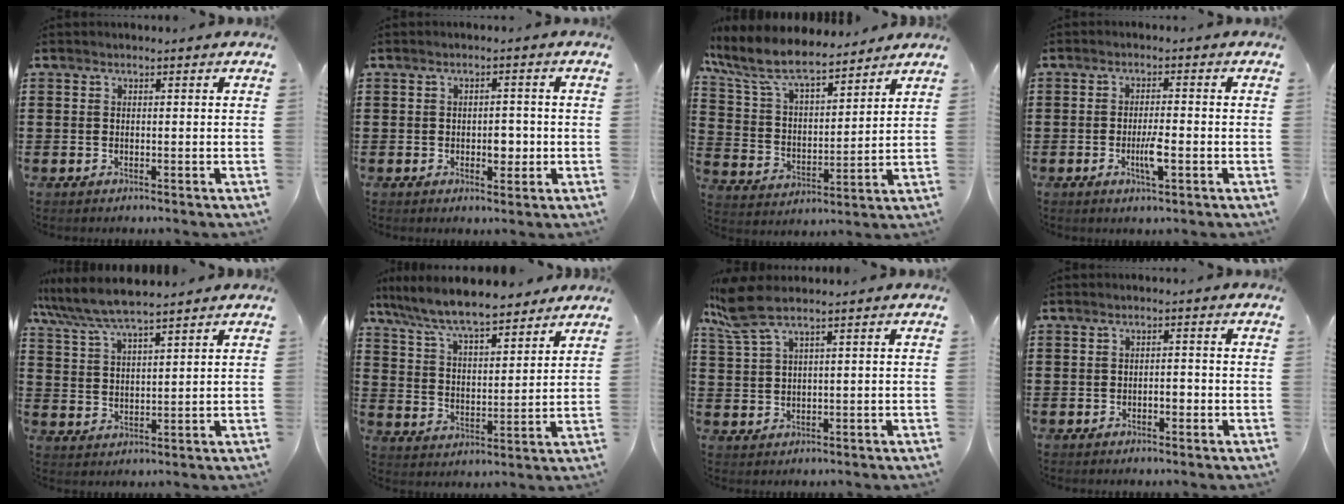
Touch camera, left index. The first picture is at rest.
{"total": 3.5, "force": [-0.5, 1.9, 2.9], "torque": [-0.039, -0.003, -0.015]}
{"total": 9.3, "force": [8.2, 2.1, 4.0], "torque": [-0.113, -0.042, 0.144]}
{"total": 4.2, "force": [-1.2, 0.9, 3.9], "torque": [-0.071, 0.000, -0.023]}
{"total": 6.2, "force": [5.6, 0.7, 2.6], "torque": [-0.070, -0.021, 0.100]}
{"total": 8.8, "force": [7.9, 1.2, 3.8], "torque": [-0.103, -0.036, 0.139]}
{"total": 5.1, "force": [3.1, 0.8, 4.0], "torque": [-0.103, -0.005, 0.051]}
{"total": 1.9, "force": [-0.7, 0.7, 1.6], "torque": [-0.032, 0.003, -0.014]}